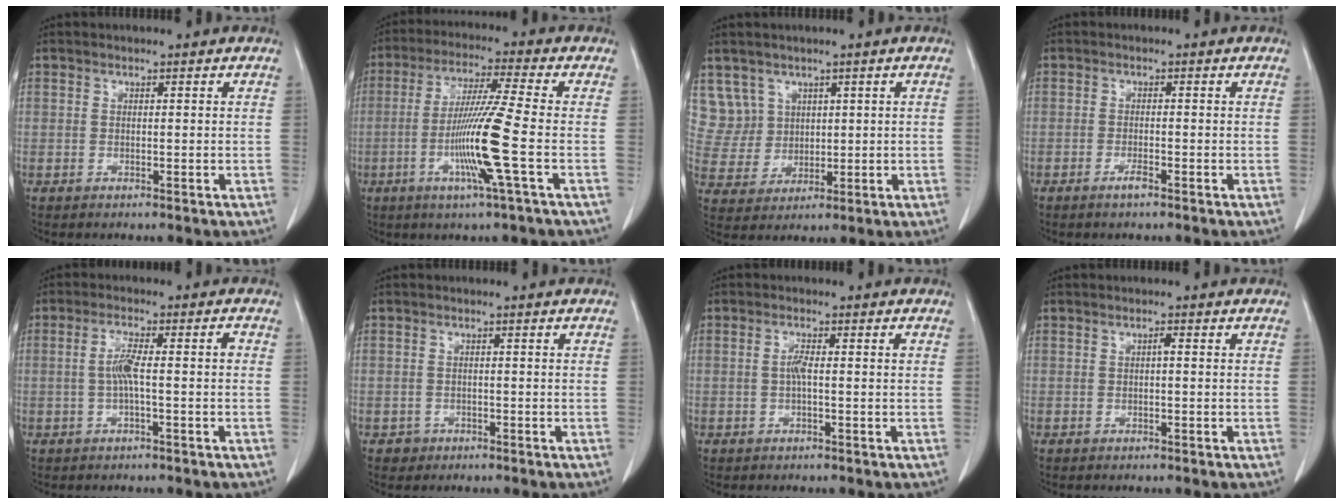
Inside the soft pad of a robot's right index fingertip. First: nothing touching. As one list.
[{"total": 11.2, "force": [-3.0, -1.7, 10.6], "torque": [-0.210, -0.015, -0.061]}, {"total": 6.4, "force": [3.2, 5.6, -0.3], "torque": [0.006, 0.015, 0.078]}, {"total": 1.7, "force": [-1.2, 0.2, 1.2], "torque": [-0.024, -0.001, -0.021]}, {"total": 4.5, "force": [-0.5, 0.4, 4.4], "torque": [-0.090, 0.015, -0.007]}, {"total": 1.7, "force": [-0.9, 1.5, -0.2], "torque": [0.003, 0.008, -0.016]}, {"total": 2.0, "force": [-0.2, 0.2, 2.0], "torque": [-0.041, 0.004, -0.003]}, {"total": 0.7, "force": [0.0, 0.1, 0.7], "torque": [-0.011, 0.002, 0.000]}]